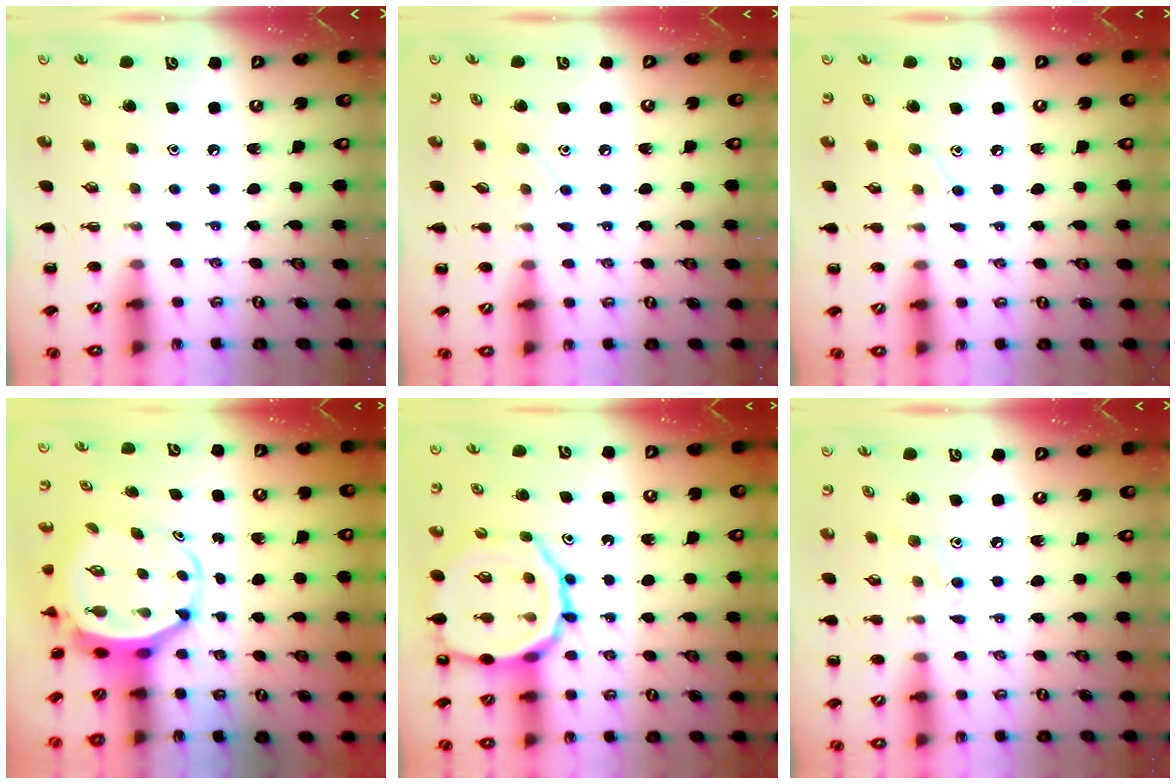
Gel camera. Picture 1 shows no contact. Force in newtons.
{"total": 3.4, "press": 3.2, "slide": 1.0}
{"total": 4.7, "press": 4.5, "slide": 1.5}
{"total": 5.8, "press": 5.7, "slide": 1.3}
{"total": 16.7, "press": 16.6, "slide": 2.0}
{"total": 6.7, "press": 6.2, "slide": 2.4}